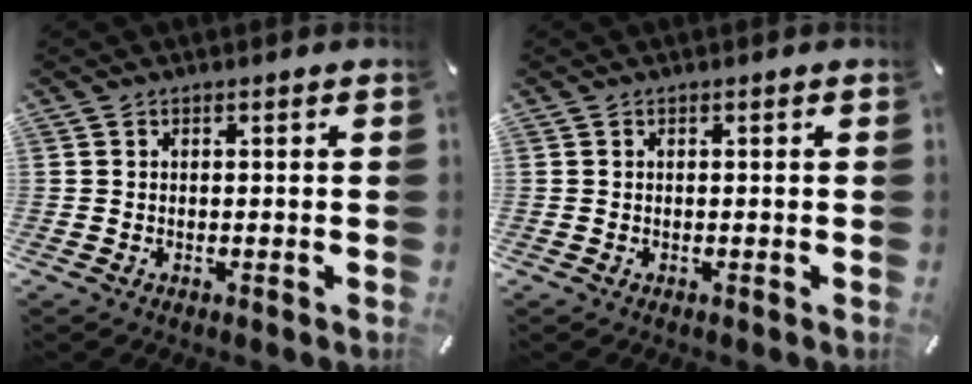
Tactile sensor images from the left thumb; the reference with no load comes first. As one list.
[{"total": 0.0}]